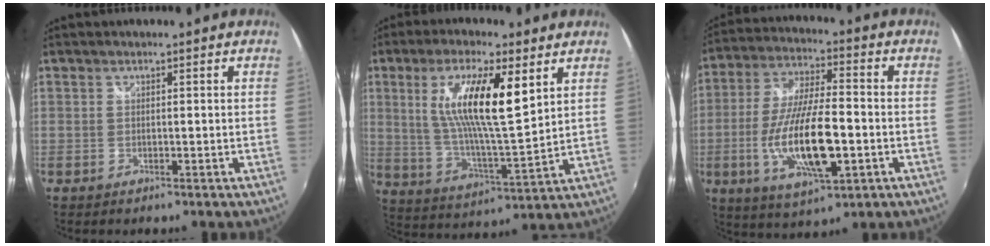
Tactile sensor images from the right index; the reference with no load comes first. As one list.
[{"total": 15.7, "force": [5.7, 3.1, 14.3], "torque": [-0.265, -0.004, 0.107]}, {"total": 16.9, "force": [-4.1, 5.2, 15.5], "torque": [-0.314, -0.016, -0.071]}]